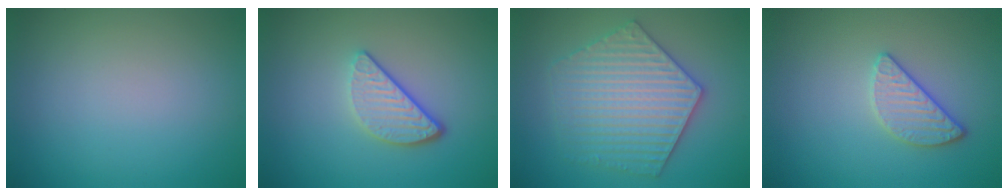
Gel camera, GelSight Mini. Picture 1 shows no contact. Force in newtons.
{"total": 3.3, "press": 2.6, "slide": 2.0}
{"total": 5.9, "press": 5.8, "slide": 0.9}
{"total": 2.5, "press": 2.3, "slide": 0.8}